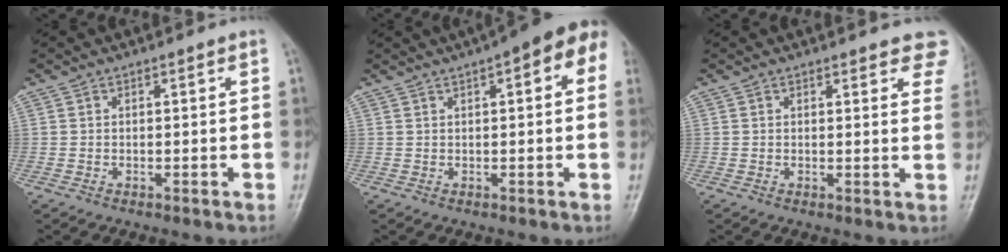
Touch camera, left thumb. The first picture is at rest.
{"total": 10.9, "force": [4.9, 3.6, 9.1], "torque": [-0.099, 0.018, 0.052]}
{"total": 6.5, "force": [5.0, 2.4, 3.4], "torque": [-0.006, -0.019, 0.040]}